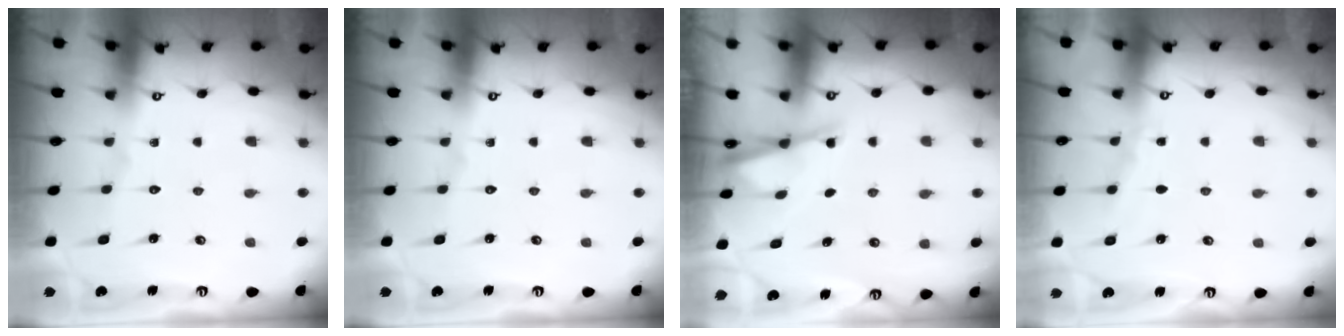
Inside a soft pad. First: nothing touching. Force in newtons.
{"total": 0.0}
{"total": 2.0, "press": 2.0, "slide": 0.4}
{"total": 2.8, "press": 2.8, "slide": 0.4}